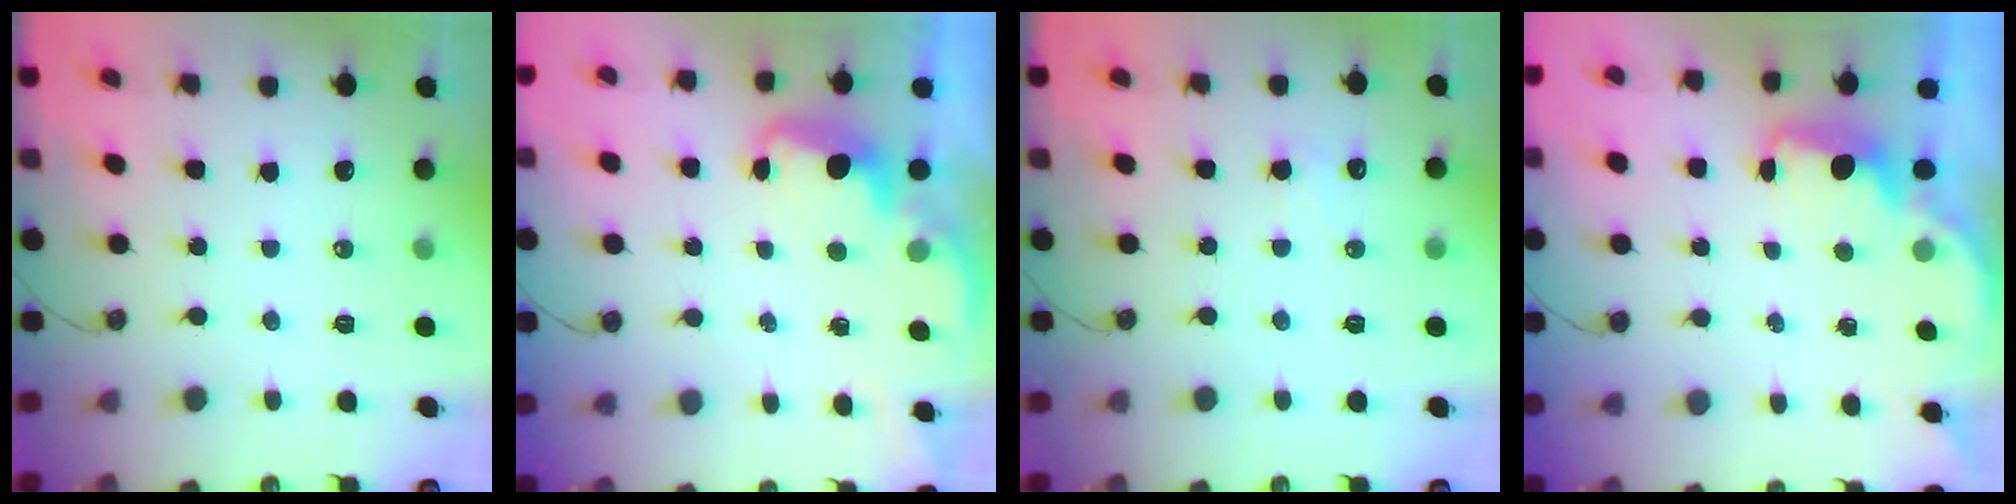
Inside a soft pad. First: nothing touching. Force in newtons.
{"total": 2.1, "press": 2.0, "slide": 0.6}
{"total": 6.5, "press": 6.4, "slide": 1.0}
{"total": 2.1, "press": 1.9, "slide": 0.8}